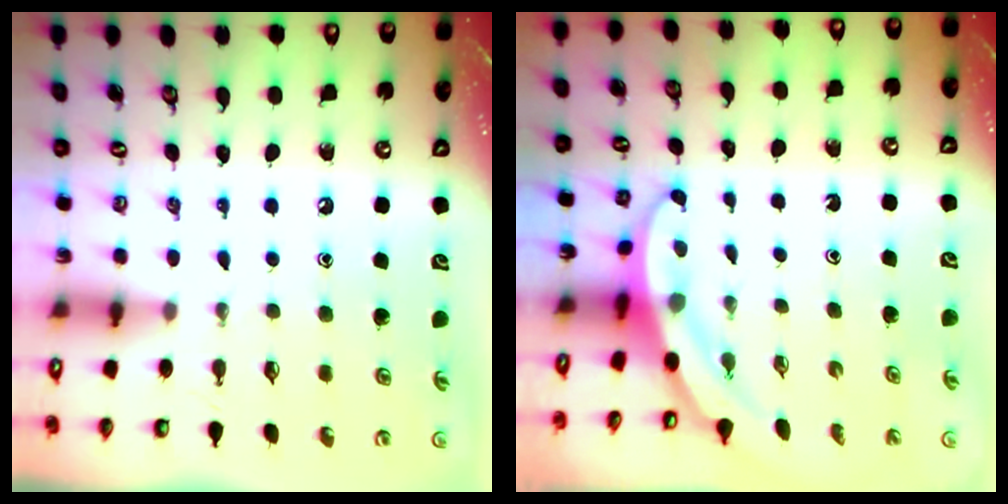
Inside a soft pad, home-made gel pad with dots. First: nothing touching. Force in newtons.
{"total": 3.6, "press": 3.6, "slide": 0.2}